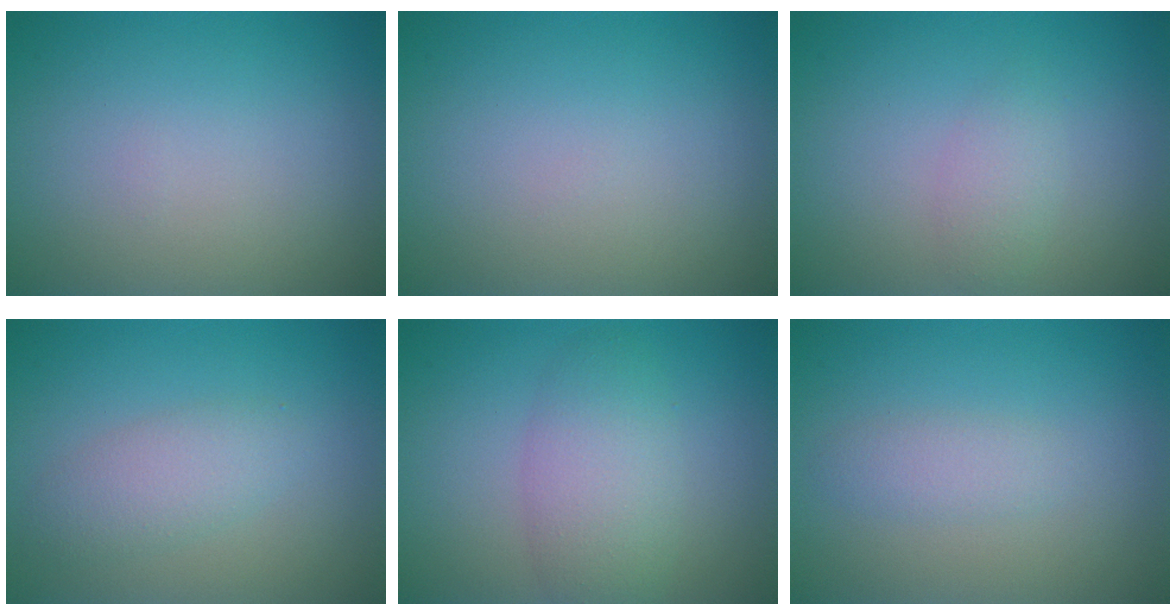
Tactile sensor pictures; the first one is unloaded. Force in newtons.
{"total": 0.0}
{"total": 1.5, "press": 1.5, "slide": 0.0}
{"total": 2.7, "press": 2.7, "slide": 0.1}
{"total": 4.0, "press": 4.0, "slide": 0.1}
{"total": 1.6, "press": 1.6, "slide": 0.1}